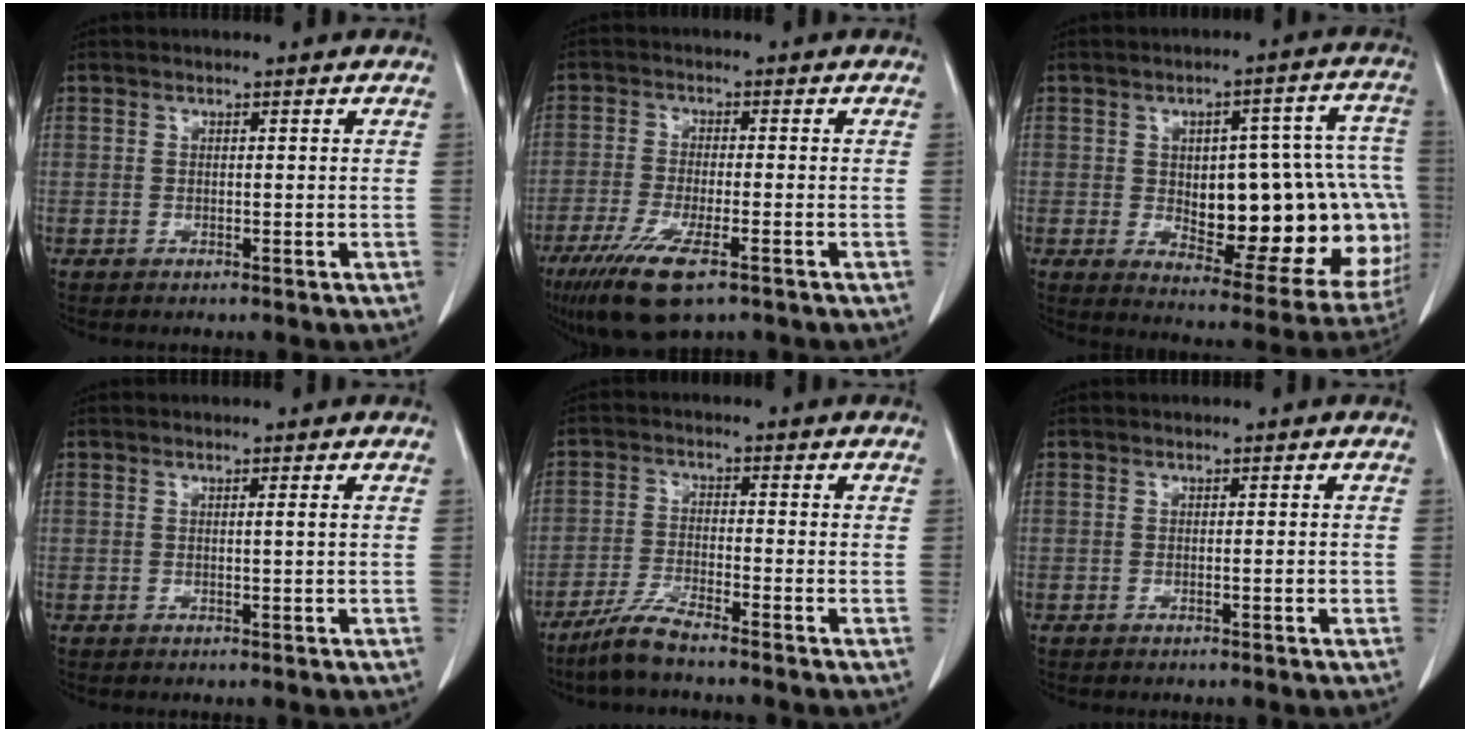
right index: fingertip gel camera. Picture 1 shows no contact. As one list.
[{"total": 10.0, "force": [-6.2, 2.0, 7.7], "torque": [-0.145, -0.026, -0.102]}, {"total": 24.2, "force": [-1.7, 9.4, 22.2], "torque": [-0.208, 0.039, 0.014]}, {"total": 0.6, "force": [0.1, -0.2, 0.6], "torque": [-0.008, -0.001, 0.002]}, {"total": 5.3, "force": [-4.5, -0.2, 2.7], "torque": [-0.061, -0.018, -0.094]}, {"total": 0.6, "force": [-0.2, 0.1, 0.6], "torque": [-0.006, 0.002, 0.001]}]